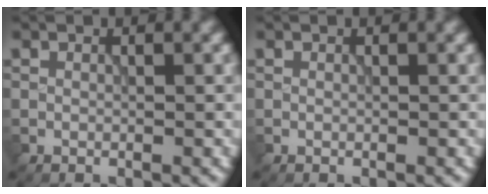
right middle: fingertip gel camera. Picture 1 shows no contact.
{"total": 0.0}